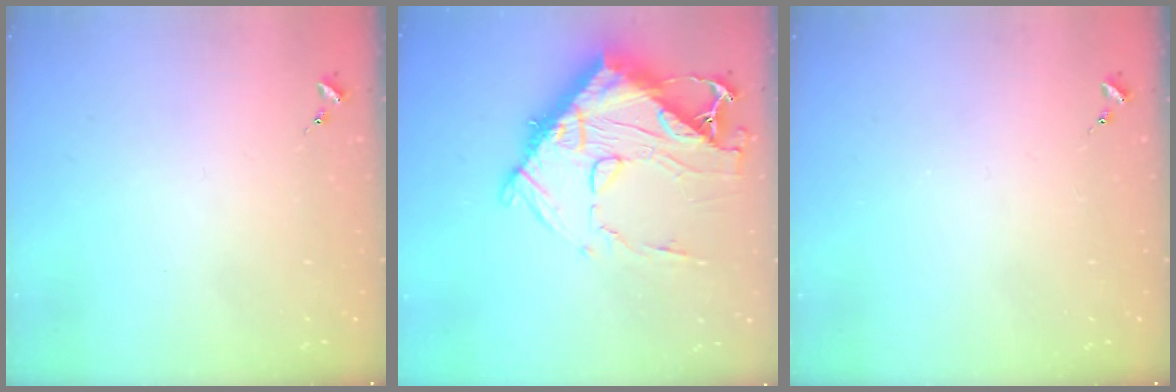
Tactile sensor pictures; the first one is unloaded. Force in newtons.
{"total": 17.8, "press": 17.8, "slide": 1.5}
{"total": 0.0}